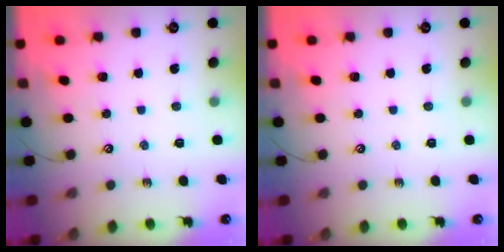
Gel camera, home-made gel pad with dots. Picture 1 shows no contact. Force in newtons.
{"total": 0.0}